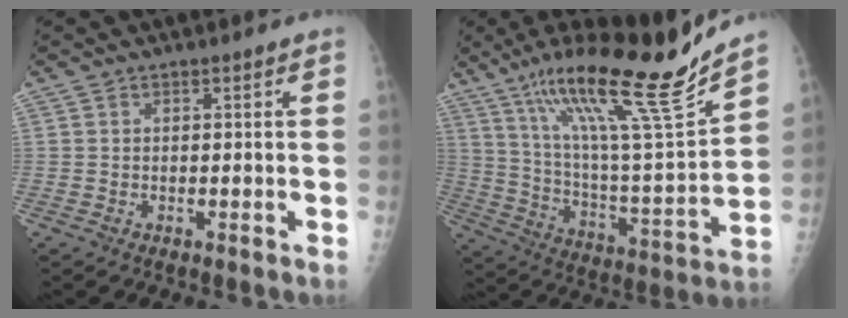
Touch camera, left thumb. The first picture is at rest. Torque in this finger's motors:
{"motor_torque": [0.46, 0.56, 1.47, -1.31, 0.45]}